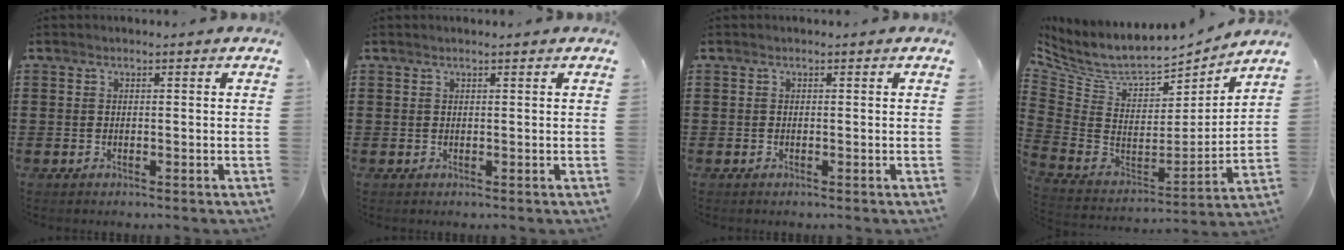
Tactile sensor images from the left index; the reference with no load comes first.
{"total": 0.6, "force": [0.4, 0.0, 0.4], "torque": [-0.007, -0.001, 0.009]}
{"total": 0.0}
{"total": 7.1, "force": [6.4, 1.8, 2.4], "torque": [-0.086, -0.060, 0.107]}